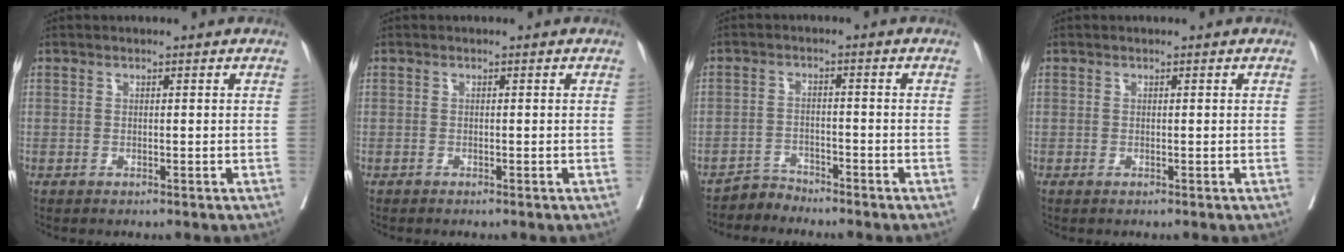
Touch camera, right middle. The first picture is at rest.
{"total": 0.0}
{"total": 2.7, "force": [-2.5, 0.2, -1.2], "torque": [0.030, -0.006, -0.044]}
{"total": 0.0}